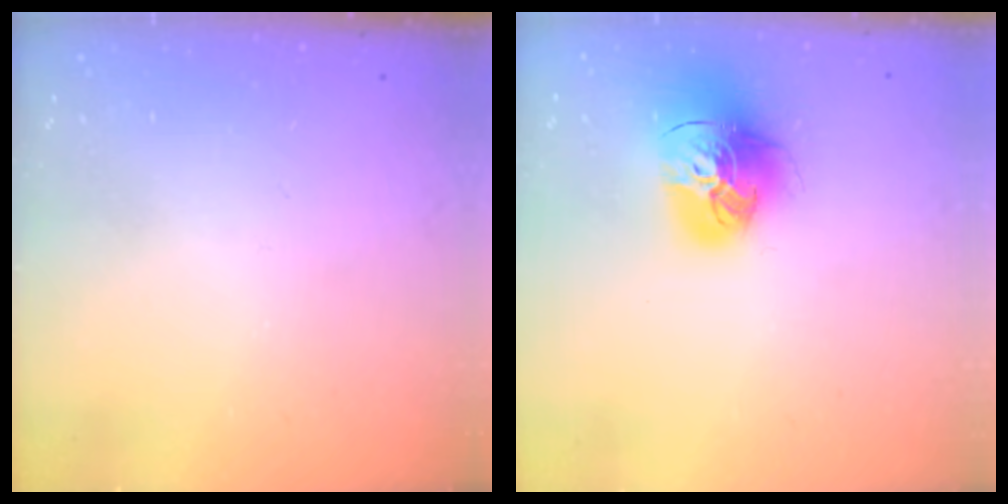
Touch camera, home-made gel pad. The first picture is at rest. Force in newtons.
{"total": 16.4, "press": 16.3, "slide": 1.7}